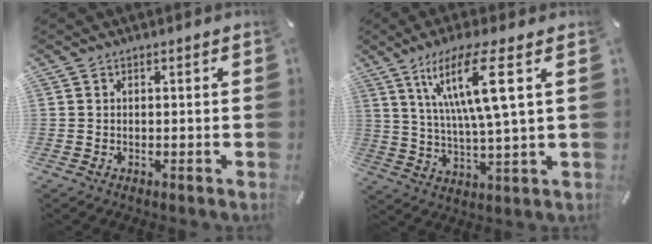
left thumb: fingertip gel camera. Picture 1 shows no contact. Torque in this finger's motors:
{"motor_torque": [2.00, 1.46, 1.39, -1.23, 0.21]}